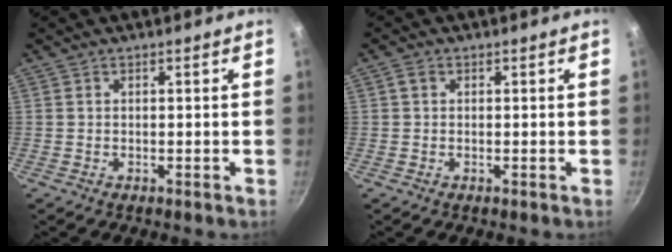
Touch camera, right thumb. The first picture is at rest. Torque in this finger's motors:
{"motor_torque": [0.44, 0.91, 0.41, 0.27, 0.00]}